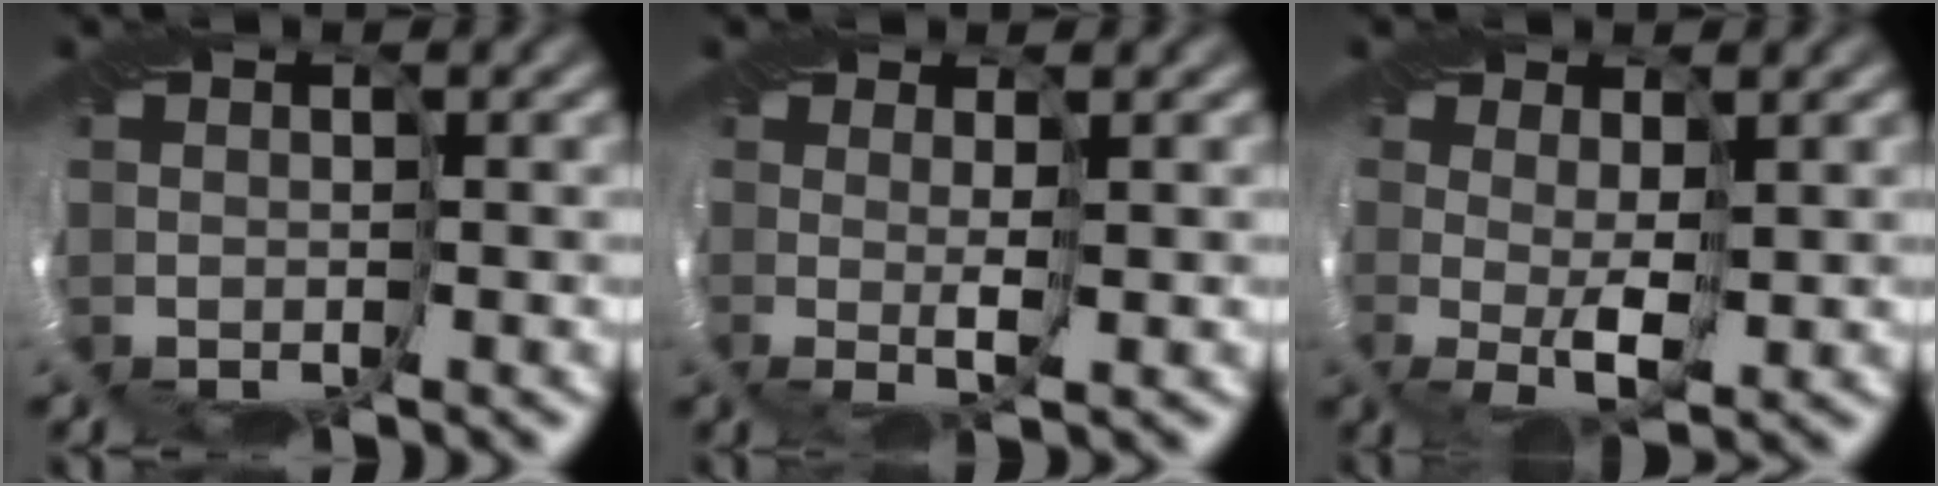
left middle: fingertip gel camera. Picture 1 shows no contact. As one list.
[{"total": 1.8, "force": [0.9, -1.6, -0.3], "torque": [0.004, -0.004, 0.017]}, {"total": 1.4, "force": [0.9, -1.0, 0.5], "torque": [-0.012, -0.003, 0.018]}]